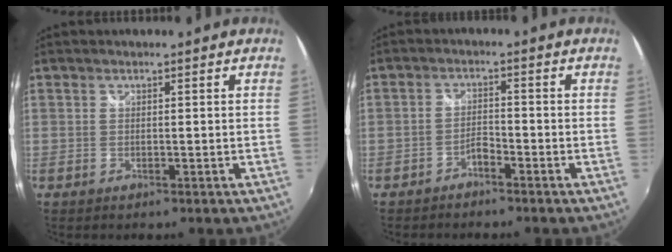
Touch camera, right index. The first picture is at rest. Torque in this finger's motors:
{"motor_torque": [0.00, -0.02, 0.11, 0.00]}